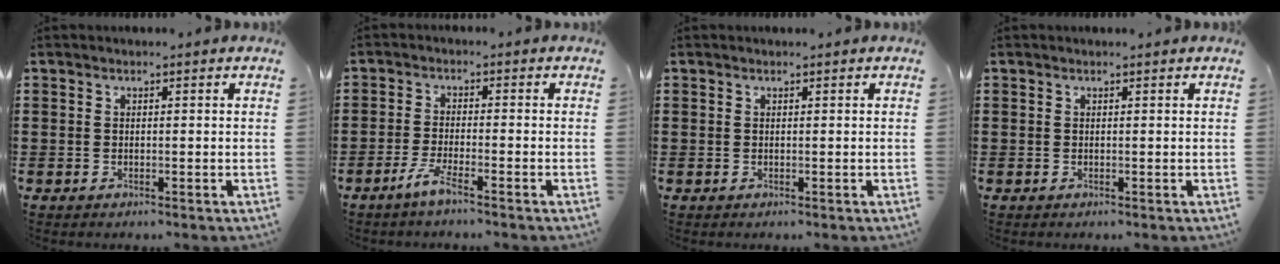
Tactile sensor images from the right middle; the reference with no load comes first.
{"total": 4.0, "force": [-2.8, 0.3, 2.8], "torque": [-0.060, -0.005, -0.056]}
{"total": 0.0}
{"total": 0.0}